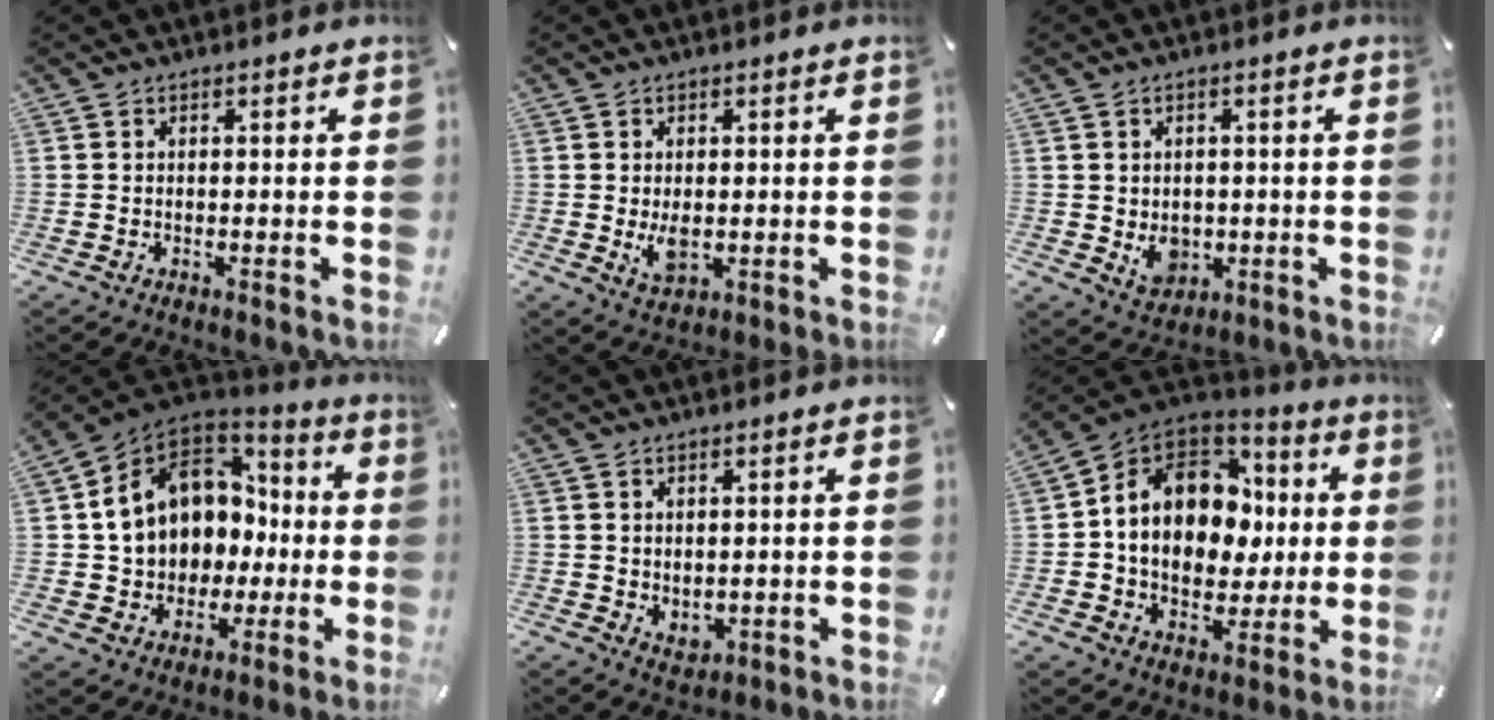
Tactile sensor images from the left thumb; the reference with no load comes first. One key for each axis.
{"total": 4.1, "fx": -0.1, "fy": 2.5, "fz": 3.3, "tx": -0.073, "ty": -0.007, "tz": -0.006}
{"total": 5.5, "fx": -0.6, "fy": 4.7, "fz": 2.7, "tx": -0.031, "ty": -0.002, "tz": -0.008}
{"total": 12.3, "fx": 2.5, "fy": 11.3, "fz": 4.3, "tx": -0.097, "ty": -0.018, "tz": 0.057}
{"total": 2.4, "fx": 1.7, "fy": 1.7, "fz": 0.2, "tx": 0.009, "ty": -0.009, "tz": 0.029}
{"total": 15.2, "fx": 1.5, "fy": 12.8, "fz": 8.1, "tx": -0.149, "ty": -0.006, "tz": 0.033}